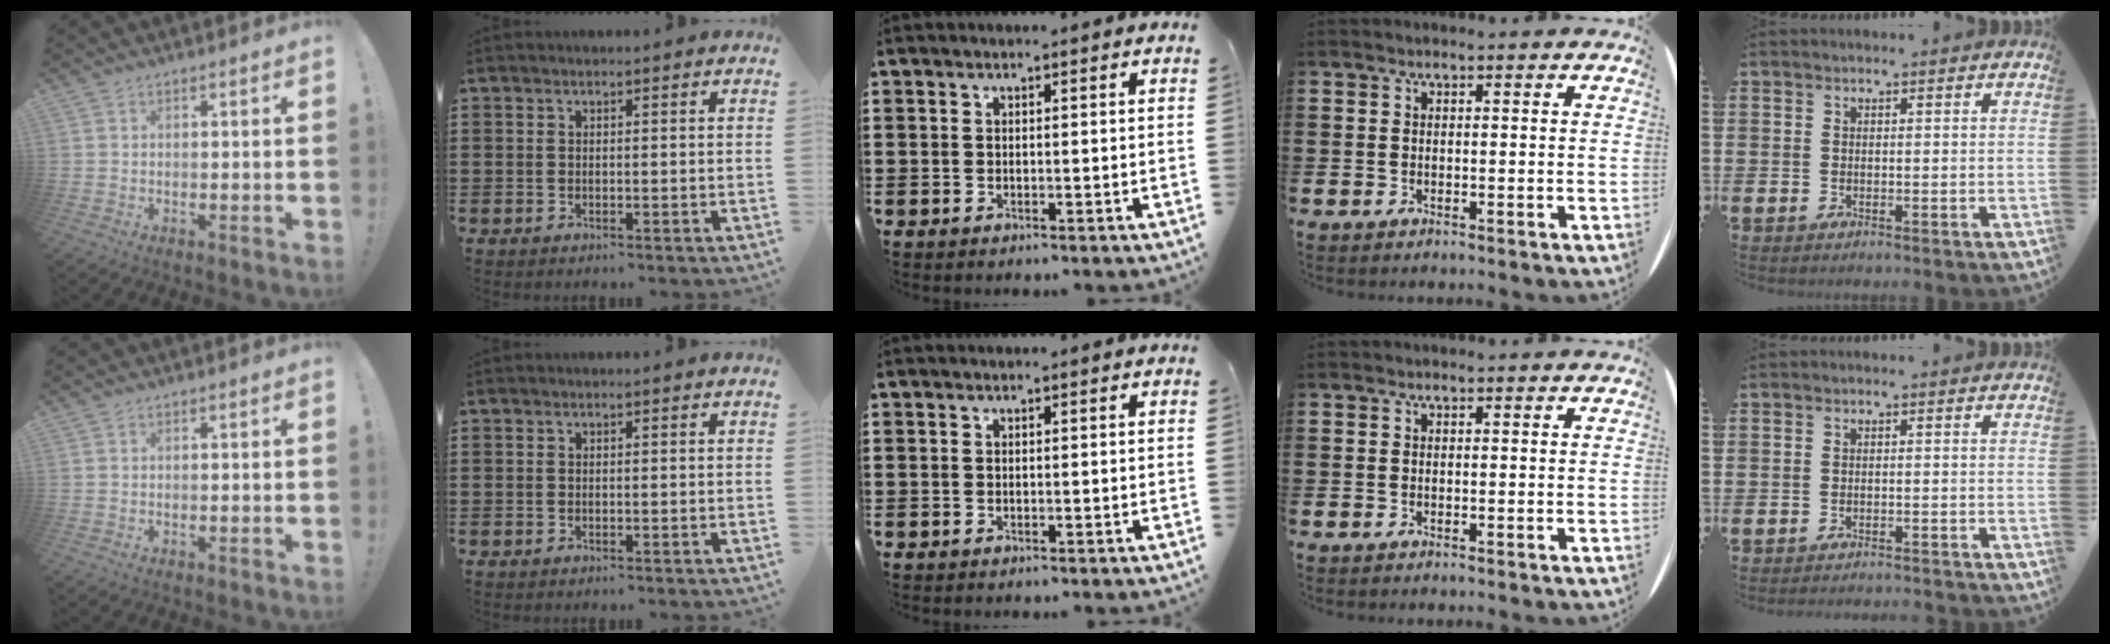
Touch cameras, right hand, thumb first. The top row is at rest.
{"little": {"total": 1.1, "force": [-1.1, -0.1, 0.0], "torque": [-0.001, 0.002, -0.023]}}